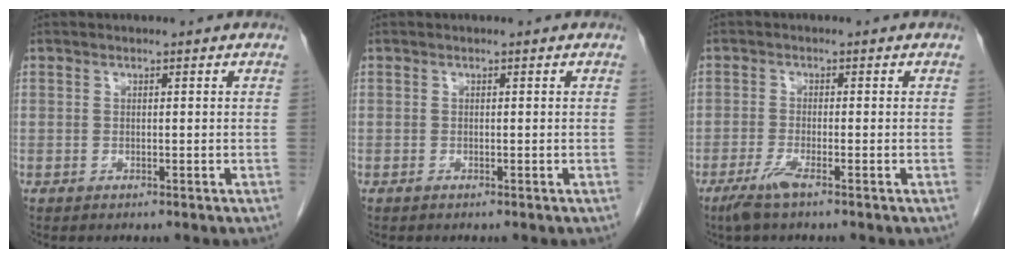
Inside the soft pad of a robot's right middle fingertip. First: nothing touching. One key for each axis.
{"total": 0.0}
{"total": 3.1, "fx": -2.1, "fy": -0.1, "fz": 2.3, "tx": -0.054, "ty": -0.009, "tz": -0.047}